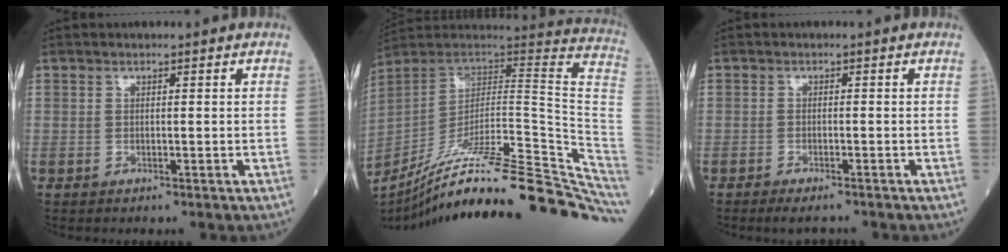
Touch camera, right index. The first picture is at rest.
{"total": 35.4, "force": [-28.2, 2.6, 21.2], "torque": [-0.200, -0.018, -0.401]}
{"total": 3.1, "force": [-2.6, 0.8, 1.4], "torque": [-0.020, -0.006, -0.038]}